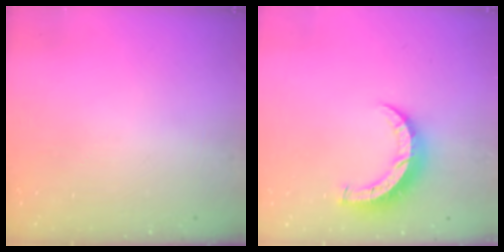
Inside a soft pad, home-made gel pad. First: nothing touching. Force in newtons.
{"total": 7.7, "press": 7.7, "slide": 0.5}